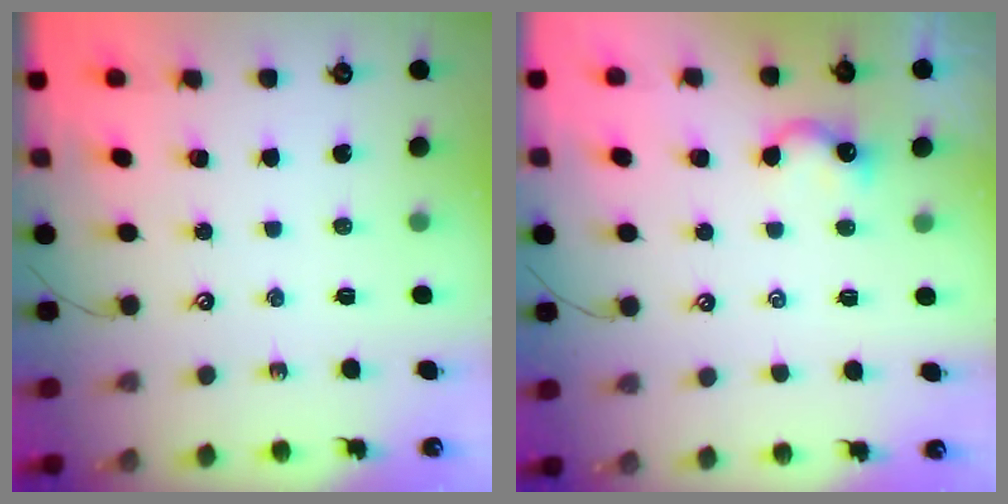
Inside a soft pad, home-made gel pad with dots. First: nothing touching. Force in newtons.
{"total": 0.8, "press": 0.6, "slide": 0.5}